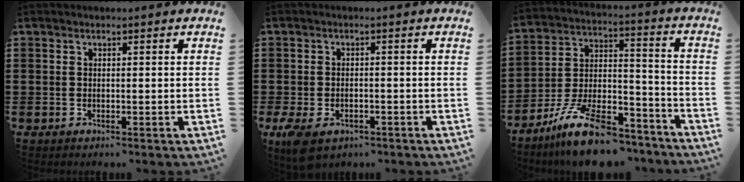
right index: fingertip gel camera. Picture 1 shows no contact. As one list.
[{"total": 3.1, "force": [-2.1, 1.5, 1.7], "torque": [-0.054, -0.002, -0.046]}, {"total": 13.3, "force": [-10.5, 3.6, 7.2], "torque": [-0.130, 0.046, -0.195]}]